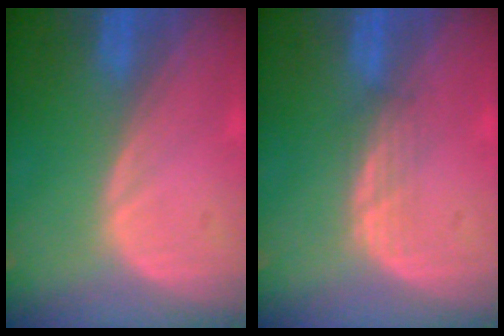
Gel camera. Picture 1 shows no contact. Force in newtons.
{"total": 2.1, "press": 2.1, "slide": 0.2}